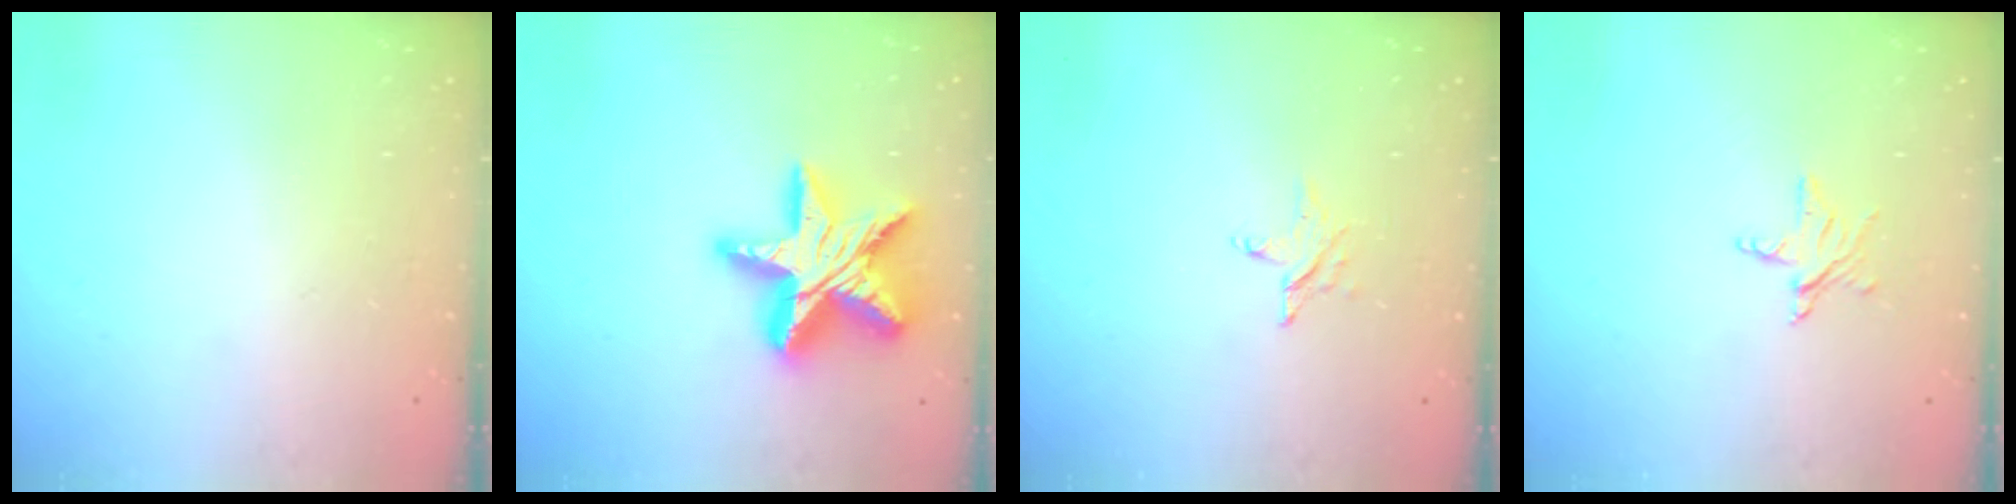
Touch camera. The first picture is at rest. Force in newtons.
{"total": 22.2, "press": 22.1, "slide": 1.9}
{"total": 2.4, "press": 2.4, "slide": 0.1}
{"total": 3.6, "press": 3.6, "slide": 0.3}